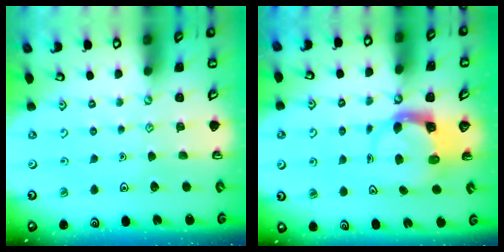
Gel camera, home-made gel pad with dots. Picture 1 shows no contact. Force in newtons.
{"total": 3.6, "press": 3.6, "slide": 0.5}